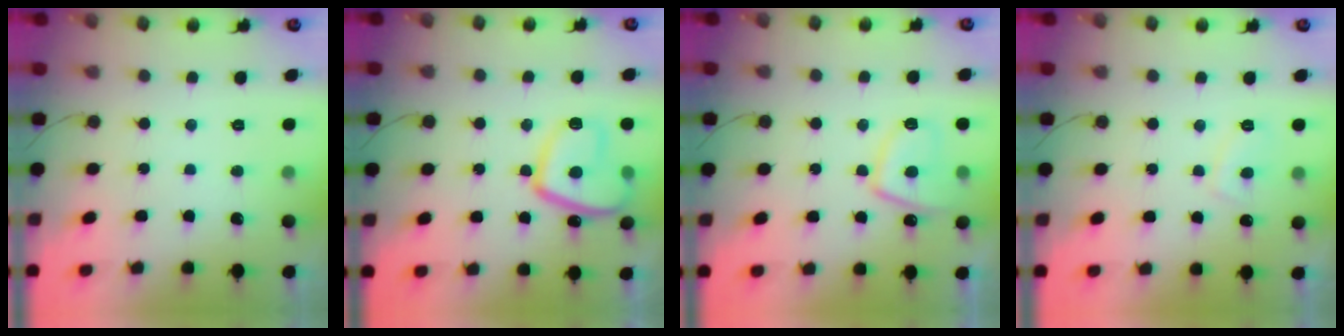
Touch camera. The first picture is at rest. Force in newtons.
{"total": 13.9, "press": 13.8, "slide": 1.4}
{"total": 10.5, "press": 10.4, "slide": 1.1}
{"total": 3.1, "press": 3.1, "slide": 0.7}